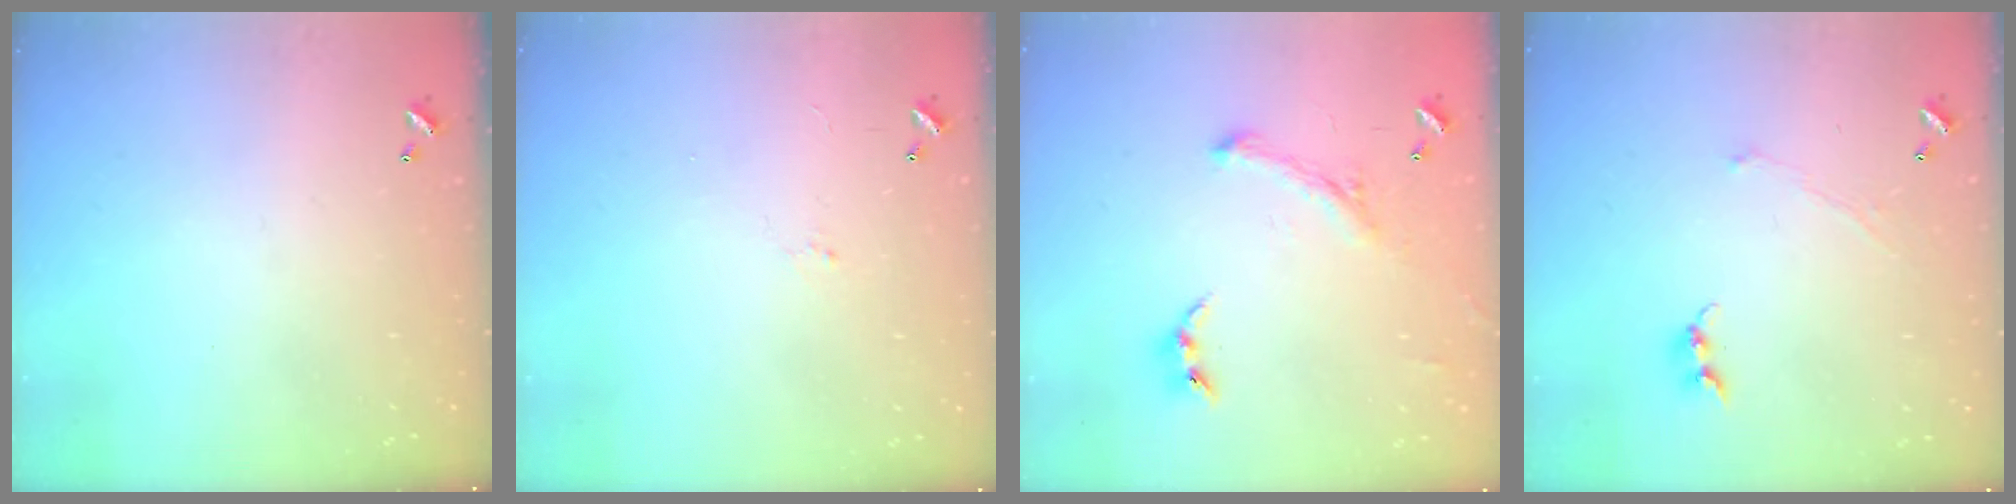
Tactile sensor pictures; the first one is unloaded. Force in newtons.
{"total": 0.6, "press": 0.2, "slide": 0.6}
{"total": 0.6, "press": 0.6, "slide": 0.1}
{"total": 0.8, "press": 0.7, "slide": 0.5}